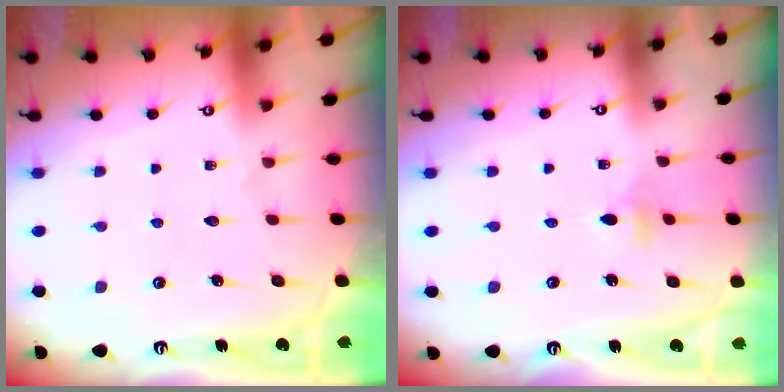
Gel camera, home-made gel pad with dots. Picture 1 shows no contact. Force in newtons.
{"total": 3.4, "press": 3.2, "slide": 1.1}